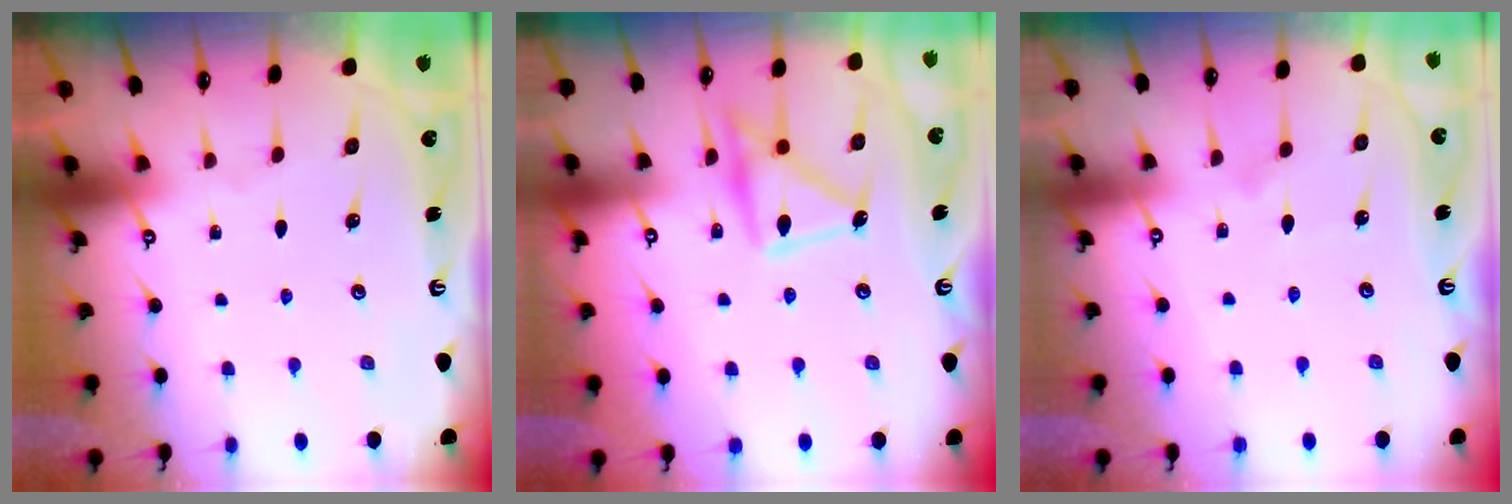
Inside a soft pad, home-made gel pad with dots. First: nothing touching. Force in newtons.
{"total": 18.0, "press": 18.0, "slide": 1.1}
{"total": 7.1, "press": 7.1, "slide": 0.3}